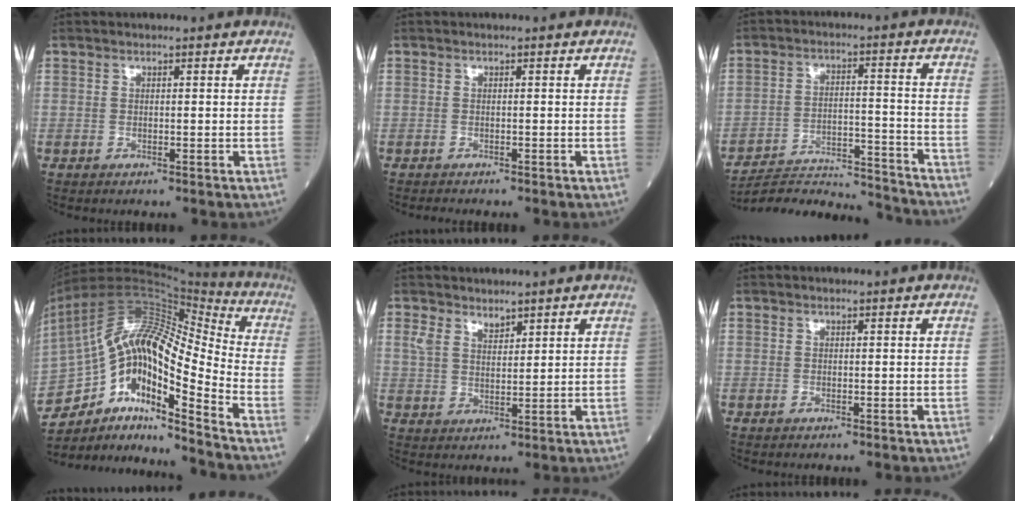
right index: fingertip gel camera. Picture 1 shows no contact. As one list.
[{"total": 0.8, "force": [-0.8, 0.0, 0.1], "torque": [-0.008, -0.005, -0.014]}, {"total": 17.7, "force": [-17.3, 0.1, 3.6], "torque": [-0.069, -0.001, -0.258]}, {"total": 20.0, "force": [-10.8, 4.6, 16.2], "torque": [-0.297, 0.036, -0.185]}, {"total": 3.5, "force": [2.6, 1.7, 1.6], "torque": [-0.036, 0.009, 0.056]}, {"total": 0.0}]